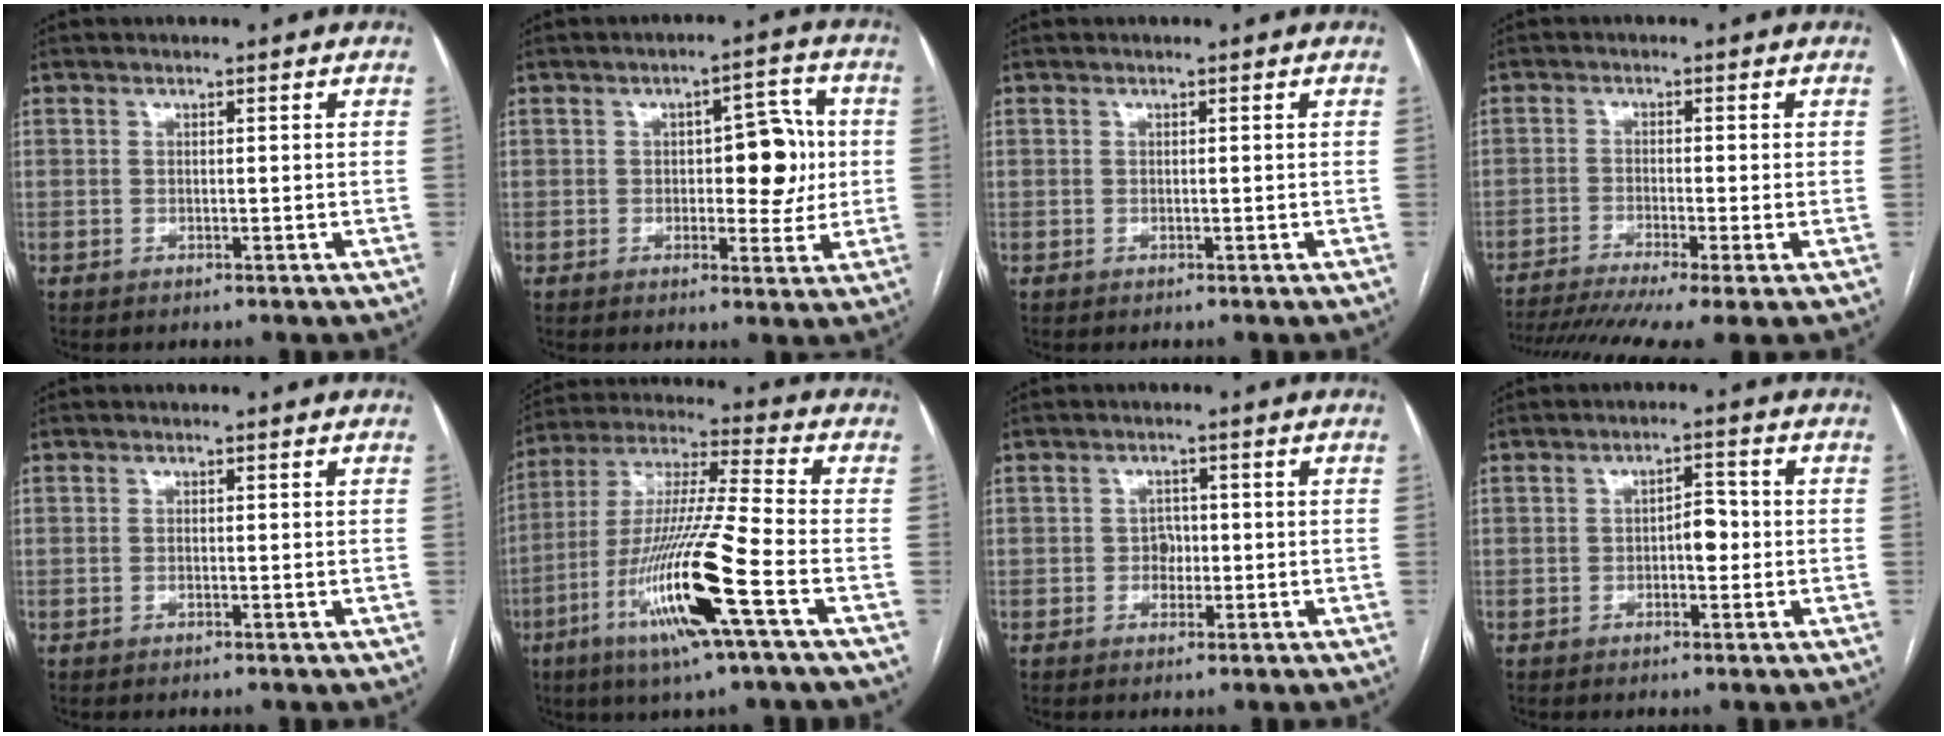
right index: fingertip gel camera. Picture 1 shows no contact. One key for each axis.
{"total": 7.8, "fx": 0.4, "fy": 3.5, "fz": 6.9, "tx": -0.084, "ty": 0.020, "tz": 0.011}
{"total": 0.0}
{"total": 12.8, "fx": -9.6, "fy": 0.5, "fz": 8.4, "tx": -0.151, "ty": -0.023, "tz": -0.154}
{"total": 0.0}
{"total": 17.9, "fx": -7.0, "fy": -0.3, "fz": 16.5, "tx": -0.340, "ty": -0.022, "tz": -0.135}
{"total": 2.2, "fx": -0.3, "fy": 1.8, "fz": 1.3, "tx": -0.013, "ty": 0.006, "tz": -0.005}
{"total": 3.1, "fx": -0.5, "fy": 1.5, "fz": 2.7, "tx": -0.035, "ty": 0.009, "tz": -0.007}